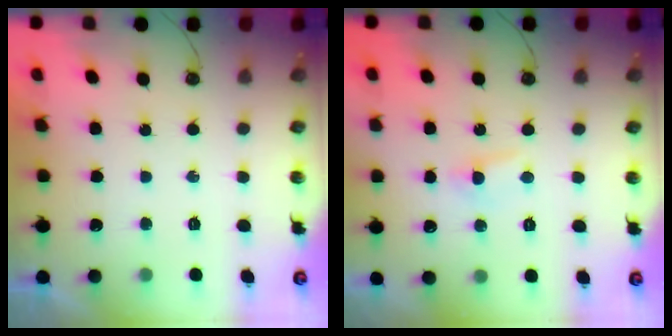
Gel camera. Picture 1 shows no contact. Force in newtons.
{"total": 4.1, "press": 4.1, "slide": 0.4}